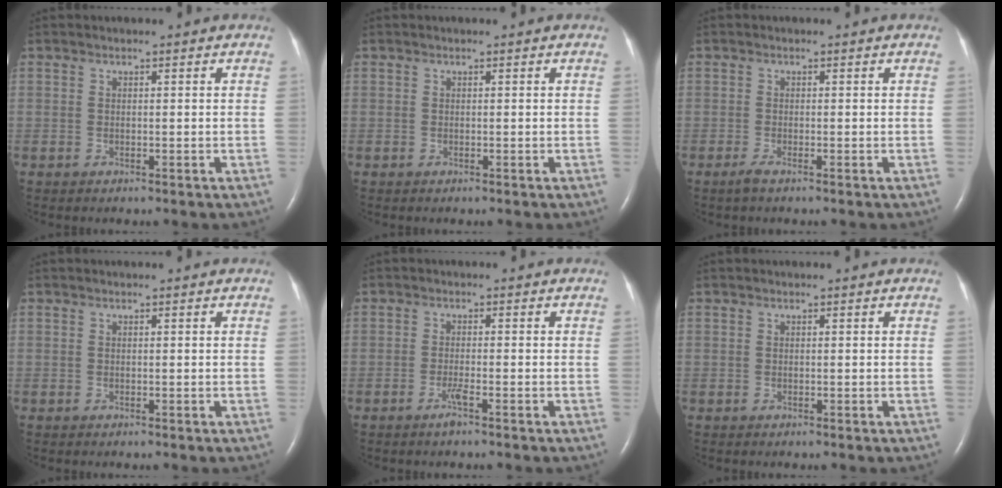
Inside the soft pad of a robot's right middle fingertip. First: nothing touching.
{"total": 0.0}
{"total": 1.2, "force": [-0.8, 0.0, 0.8], "torque": [-0.027, -0.005, -0.020]}
{"total": 0.0}
{"total": 1.7, "force": [-1.2, -0.2, 1.3], "torque": [-0.030, -0.002, -0.025]}
{"total": 0.0}